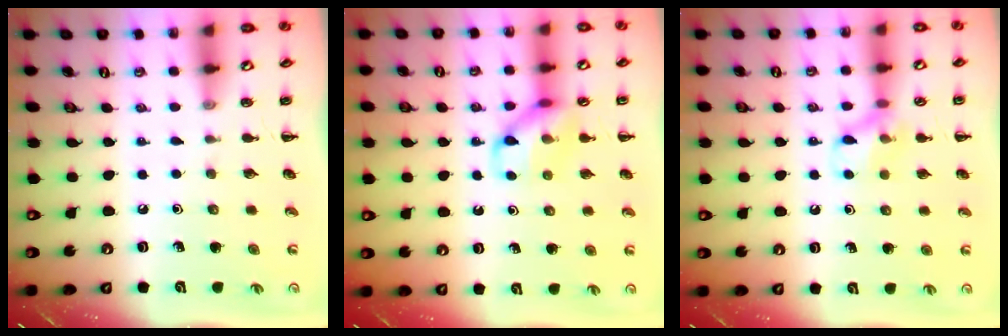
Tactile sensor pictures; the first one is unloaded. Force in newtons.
{"total": 12.8, "press": 12.7, "slide": 1.5}
{"total": 9.5, "press": 9.4, "slide": 1.5}